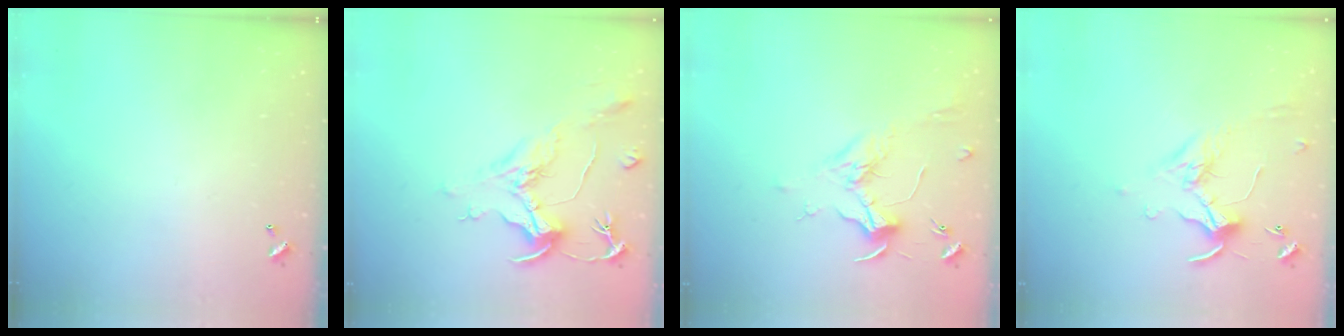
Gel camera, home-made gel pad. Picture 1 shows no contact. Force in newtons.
{"total": 2.2, "press": 1.7, "slide": 1.3}
{"total": 1.8, "press": 1.7, "slide": 0.7}
{"total": 0.0}